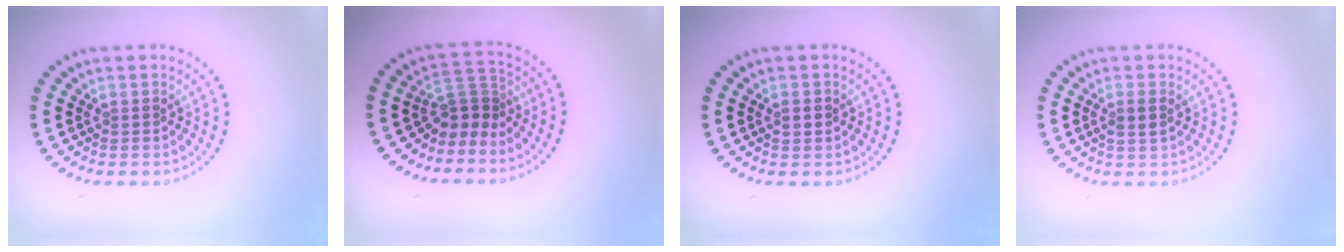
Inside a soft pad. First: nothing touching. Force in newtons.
{"total": 2.8, "press": 1.8, "slide": 2.1}
{"total": 1.0, "press": 1.0, "slide": 0.1}
{"total": 1.4, "press": 1.3, "slide": 0.5}